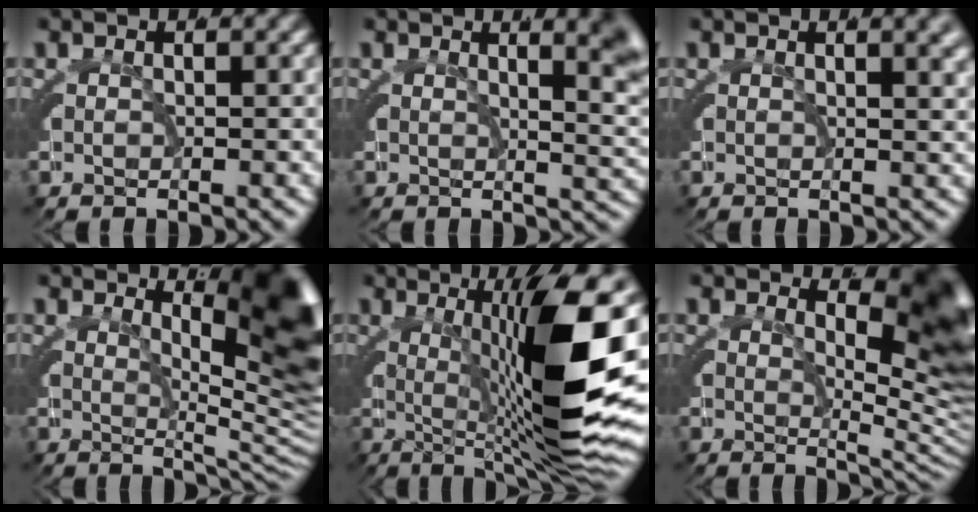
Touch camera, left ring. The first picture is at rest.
{"total": 4.8, "force": [1.8, 1.0, 4.3], "torque": [-0.020, 0.010, 0.024]}
{"total": 1.4, "force": [1.0, -0.3, 1.0], "torque": [-0.008, 0.003, 0.017]}
{"total": 11.1, "force": [0.6, 3.9, 10.4], "torque": [-0.078, 0.004, 0.010]}
{"total": 14.9, "force": [0.7, 4.0, 14.4], "torque": [-0.193, 0.018, 0.004]}
{"total": 8.5, "force": [0.7, 2.8, 8.0], "torque": [-0.053, -0.005, 0.013]}